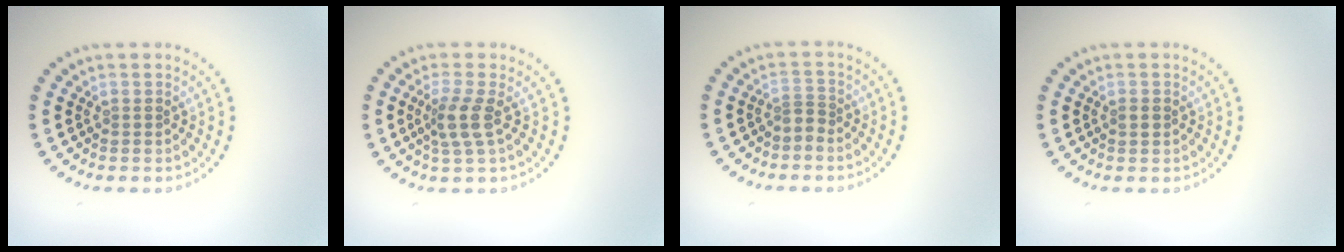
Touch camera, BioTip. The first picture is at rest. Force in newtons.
{"total": 2.6, "press": 2.0, "slide": 1.7}
{"total": 1.2, "press": 0.7, "slide": 1.0}
{"total": 1.1, "press": 1.1, "slide": 0.1}